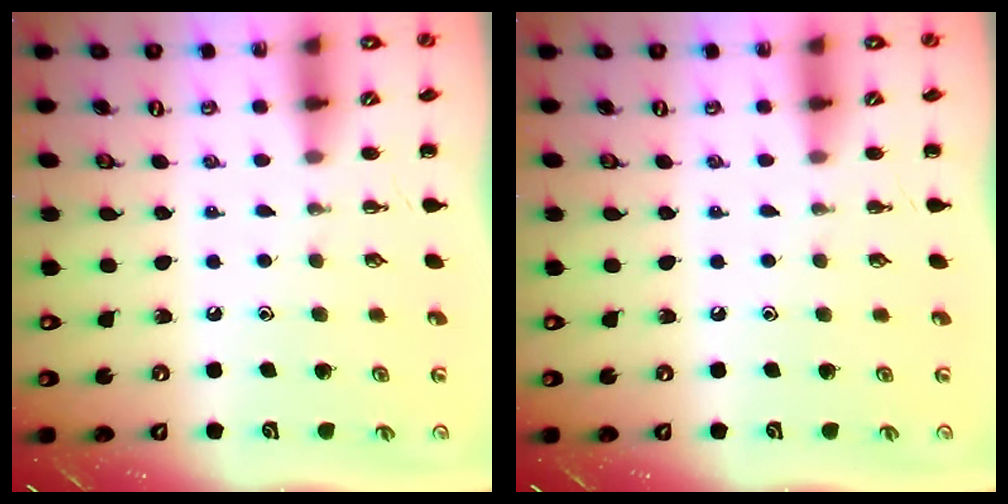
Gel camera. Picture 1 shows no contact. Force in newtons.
{"total": 0.0}